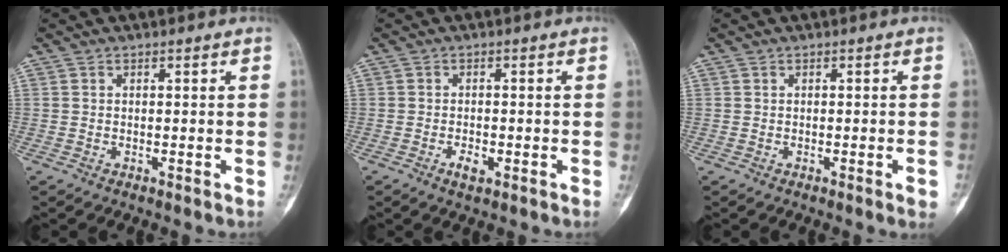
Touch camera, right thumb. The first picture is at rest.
{"total": 2.3, "force": [-1.0, 1.1, 1.7], "torque": [-0.030, 0.003, -0.014]}
{"total": 1.5, "force": [-0.7, 0.1, 1.3], "torque": [-0.019, 0.002, -0.009]}